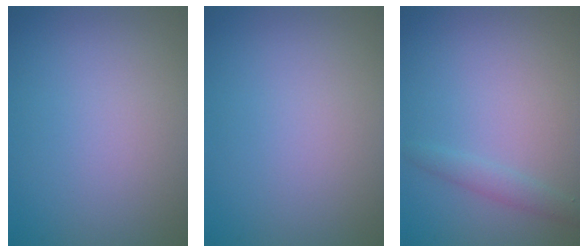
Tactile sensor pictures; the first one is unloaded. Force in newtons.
{"total": 0.0}
{"total": 1.3, "press": 1.3, "slide": 0.1}